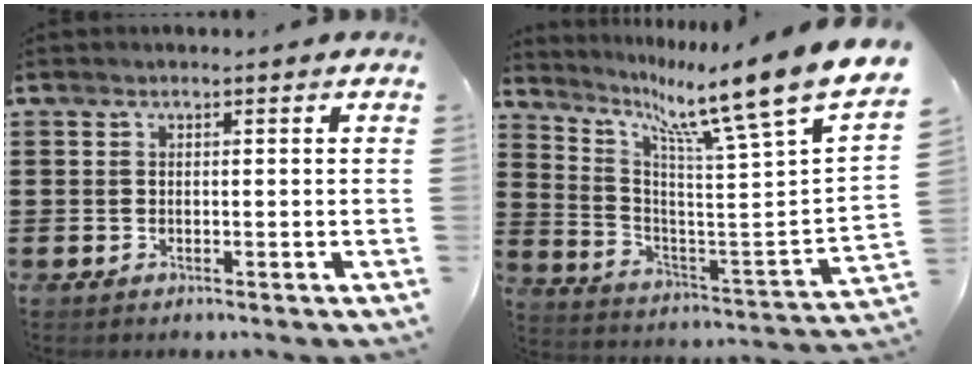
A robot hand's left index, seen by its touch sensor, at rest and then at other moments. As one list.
[{"total": 11.2, "force": [8.2, -0.4, 7.6], "torque": [-0.146, -0.082, 0.116]}]